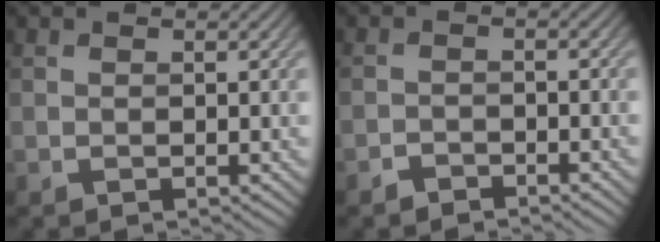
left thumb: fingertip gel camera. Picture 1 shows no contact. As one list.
[{"total": 1.7, "force": [-1.5, 0.6, 0.4], "torque": [-0.003, 0.003, -0.031]}]